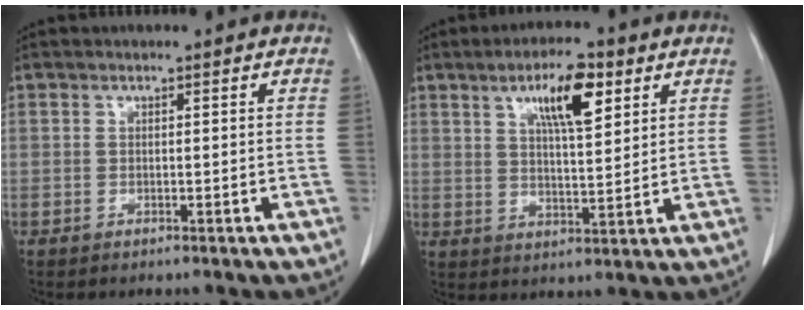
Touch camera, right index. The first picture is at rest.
{"total": 8.9, "force": [4.4, 2.0, 7.5], "torque": [-0.130, 0.004, 0.073]}